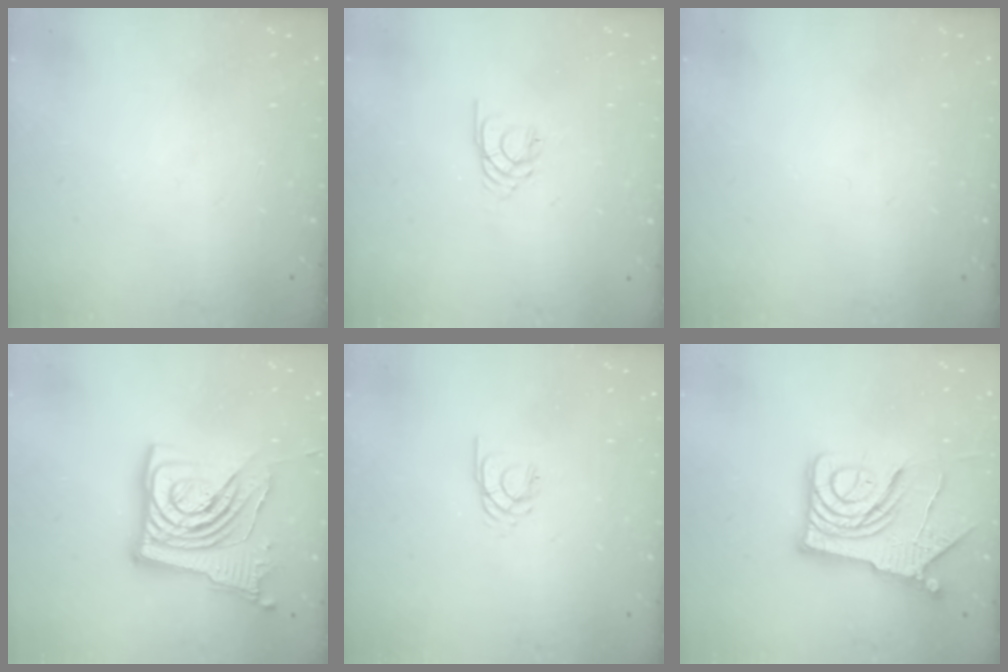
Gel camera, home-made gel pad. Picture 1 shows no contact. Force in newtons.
{"total": 2.7, "press": 2.6, "slide": 0.4}
{"total": 0.0}
{"total": 16.4, "press": 16.2, "slide": 2.5}
{"total": 2.1, "press": 2.0, "slide": 0.4}
{"total": 12.8, "press": 12.8, "slide": 1.2}